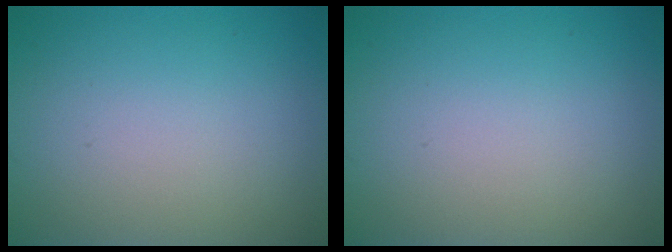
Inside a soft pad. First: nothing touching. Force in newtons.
{"total": 0.0}